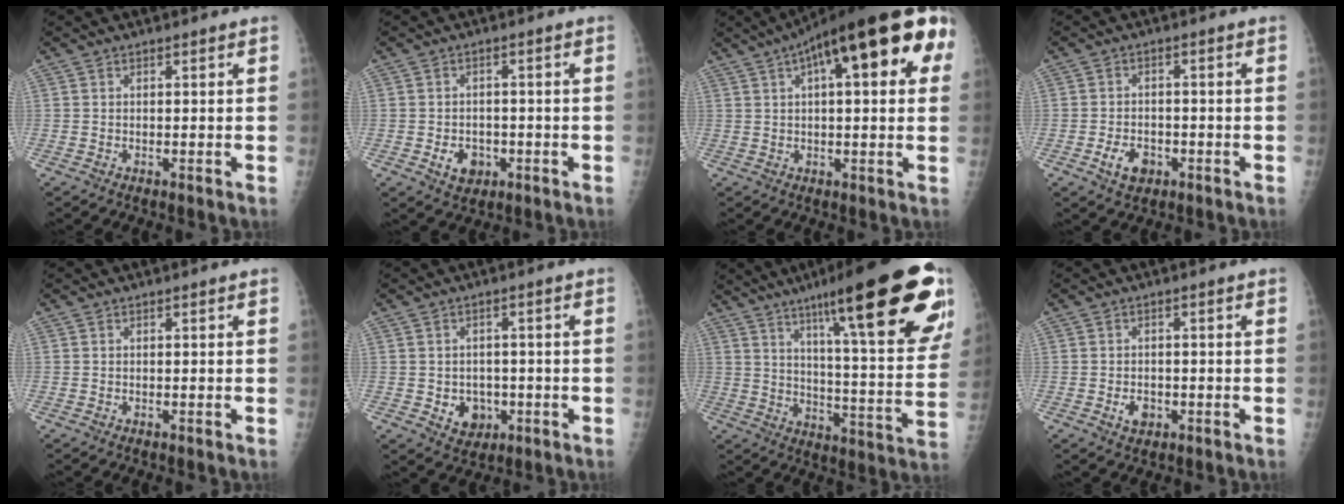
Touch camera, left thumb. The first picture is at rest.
{"total": 5.0, "force": [-1.8, 3.8, 2.6], "torque": [-0.027, 0.012, -0.022]}
{"total": 22.2, "force": [8.3, 7.0, 19.4], "torque": [-0.284, 0.032, 0.113]}
{"total": 5.0, "force": [-2.3, 3.4, 2.9], "torque": [-0.041, 0.014, -0.035]}
{"total": 0.0}
{"total": 5.9, "force": [-1.6, 4.8, 2.9], "torque": [-0.014, 0.010, -0.014]}
{"total": 30.0, "force": [16.6, 5.7, 24.2], "torque": [-0.301, -0.042, 0.243]}
{"total": 3.2, "force": [-1.2, 2.3, 1.9], "torque": [-0.022, 0.006, -0.016]}